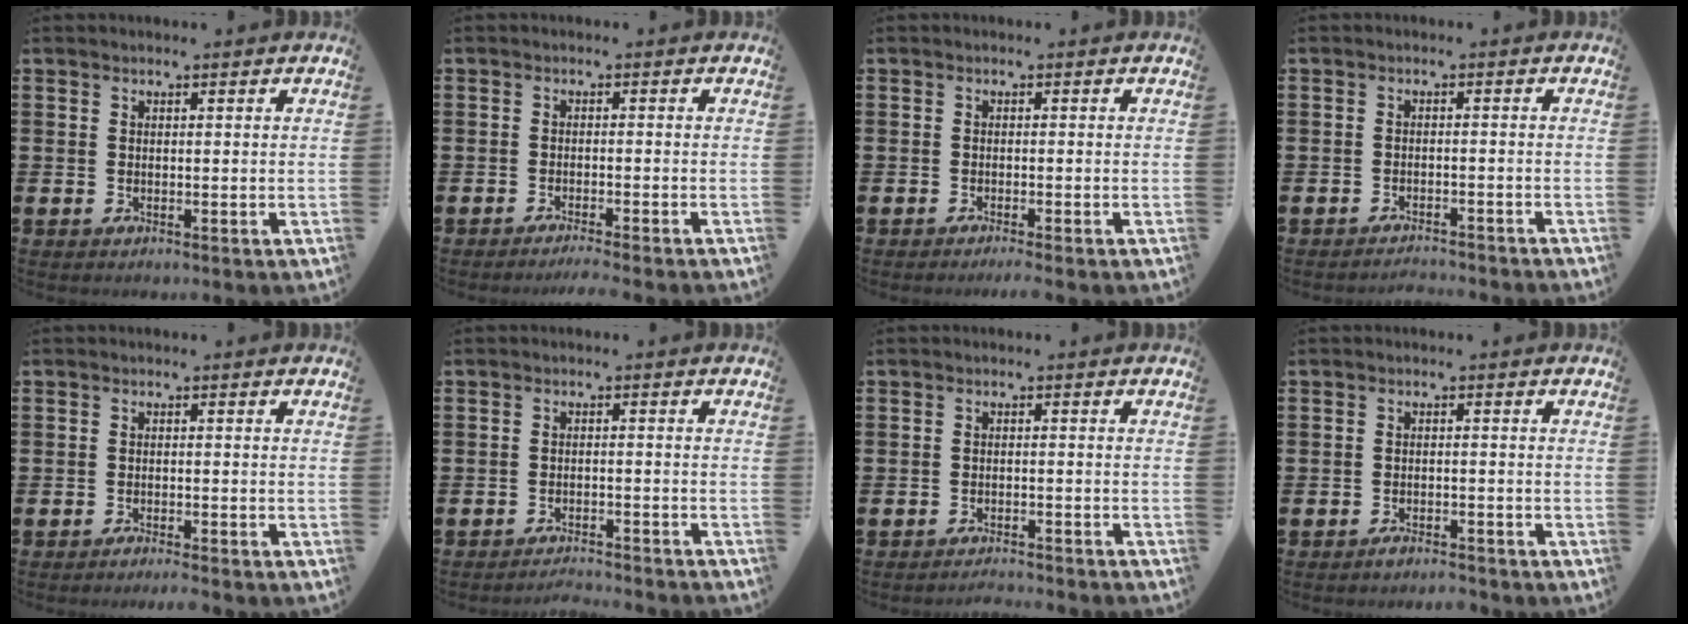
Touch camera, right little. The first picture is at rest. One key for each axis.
{"total": 1.4, "fx": -1.3, "fy": -0.2, "fz": 0.6, "tx": -0.007, "ty": 0.000, "tz": -0.025}
{"total": 0.9, "fx": -0.7, "fy": -0.1, "fz": 0.6, "tx": -0.008, "ty": -0.003, "tz": -0.013}
{"total": 1.7, "fx": -1.6, "fy": -0.2, "fz": 0.0, "tx": -0.002, "ty": 0.005, "tz": -0.034}
{"total": 1.2, "fx": -1.2, "fy": -0.1, "fz": 0.4, "tx": -0.006, "ty": -0.002, "tz": -0.022}
{"total": 2.0, "fx": -2.0, "fy": -0.2, "fz": 0.1, "tx": -0.003, "ty": 0.004, "tz": -0.042}
{"total": 1.5, "fx": -1.5, "fy": -0.2, "fz": 0.1, "tx": -0.002, "ty": 0.005, "tz": -0.031}
{"total": 1.7, "fx": -1.7, "fy": 0.1, "fz": 0.4, "tx": -0.010, "ty": 0.003, "tz": -0.033}